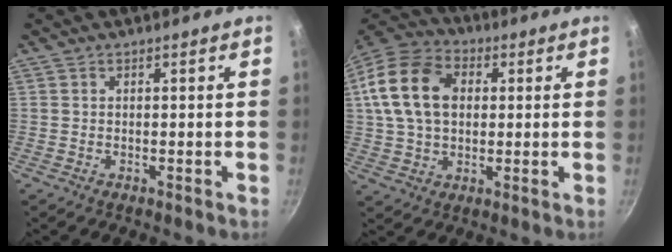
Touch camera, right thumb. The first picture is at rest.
{"total": 16.9, "force": [3.2, 12.1, 11.3], "torque": [-0.193, 0.020, 0.049]}